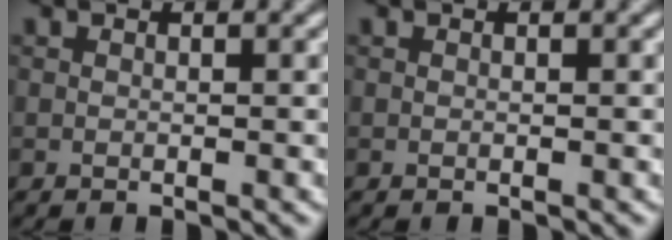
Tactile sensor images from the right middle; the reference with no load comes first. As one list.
[{"total": 0.0}]